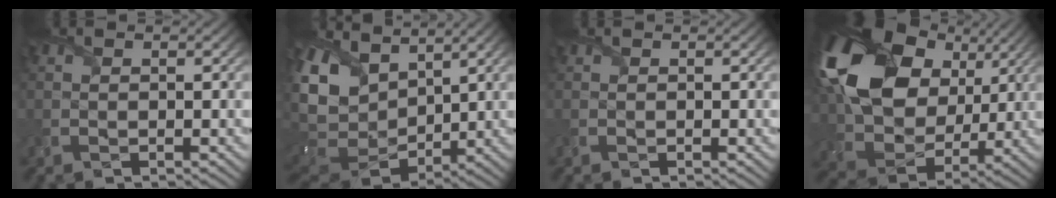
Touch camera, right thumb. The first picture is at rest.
{"total": 12.8, "force": [4.3, 9.0, 8.1], "torque": [-0.238, 0.005, 0.087]}
{"total": 0.0}
{"total": 19.5, "force": [6.6, 13.9, 12.0], "torque": [-0.288, 0.021, 0.133]}